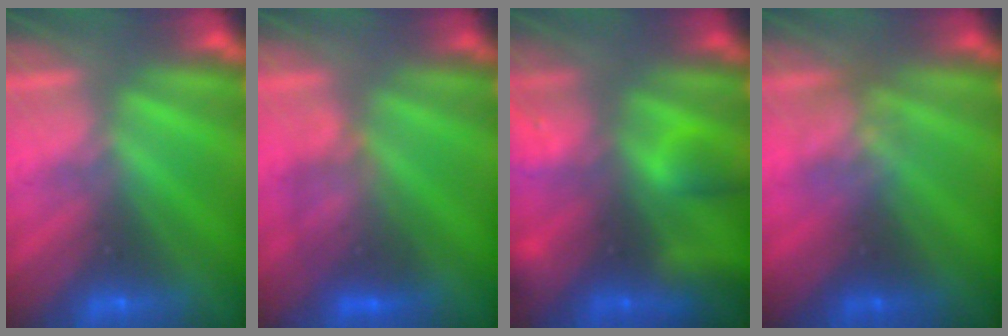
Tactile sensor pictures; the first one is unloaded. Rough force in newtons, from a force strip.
{"total": 2.5}
{"total": 8.8}
{"total": 2.4}